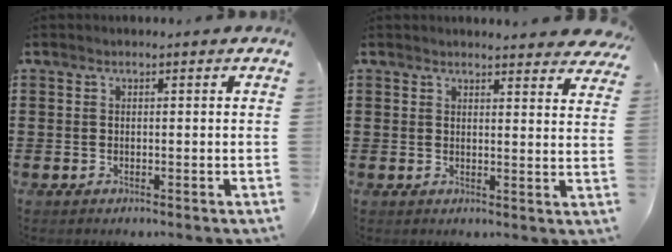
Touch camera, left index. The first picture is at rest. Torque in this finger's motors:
{"motor_torque": [1.10, -1.04, 0.20, 0.07]}